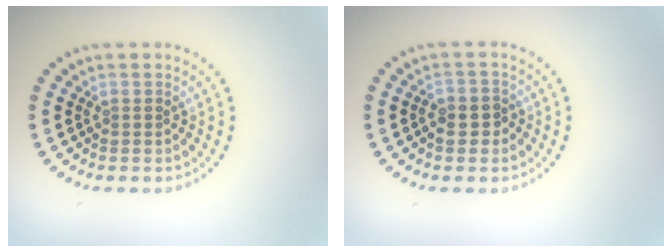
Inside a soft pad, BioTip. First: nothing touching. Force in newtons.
{"total": 2.2, "press": 2.1, "slide": 0.6}